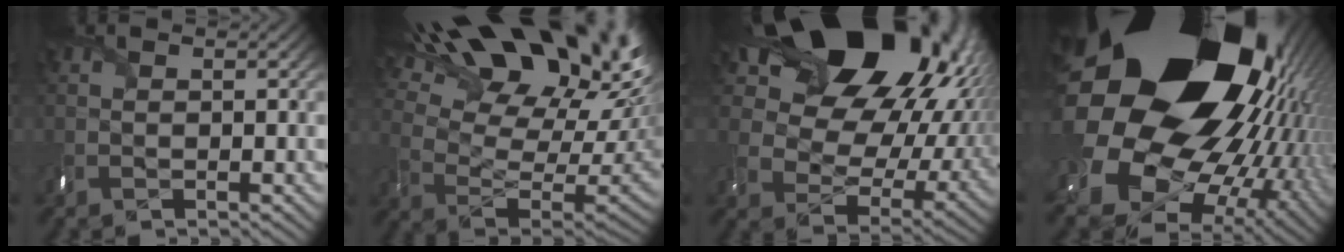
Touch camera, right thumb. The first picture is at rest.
{"total": 24.5, "force": [15.1, 11.0, 15.8], "torque": [-0.280, 0.076, 0.251]}
{"total": 23.7, "force": [10.8, 16.5, 13.1], "torque": [-0.258, 0.025, 0.214]}
{"total": 24.6, "force": [5.7, 18.1, 15.6], "torque": [-0.319, -0.076, 0.086]}